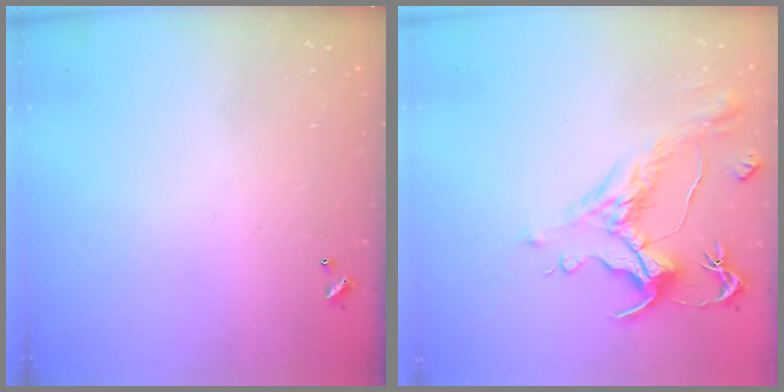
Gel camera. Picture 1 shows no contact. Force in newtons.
{"total": 1.6, "press": 0.7, "slide": 1.4}